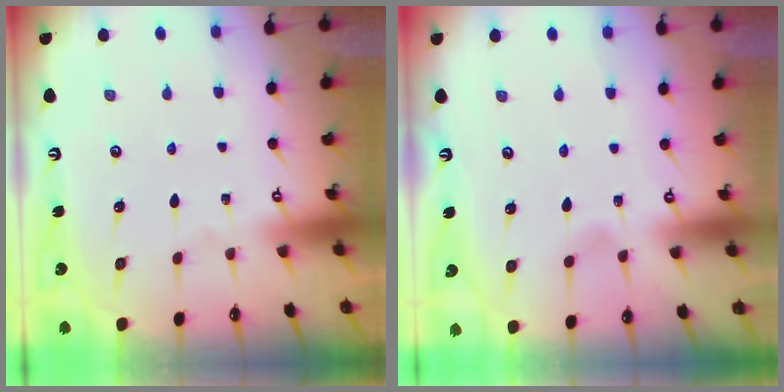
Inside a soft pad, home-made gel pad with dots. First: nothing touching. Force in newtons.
{"total": 2.9, "press": 2.9, "slide": 0.3}